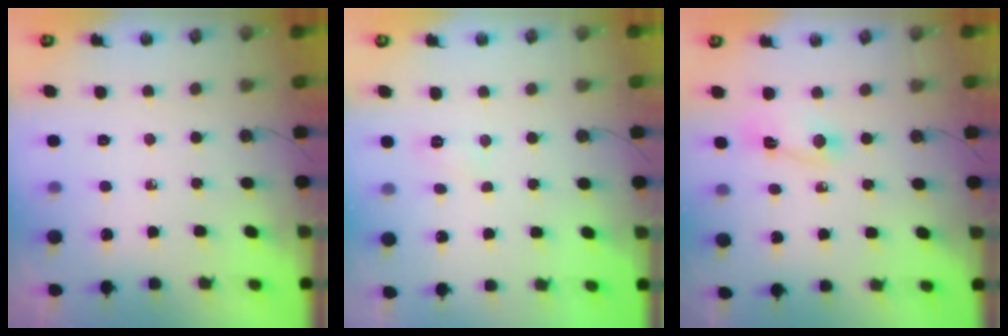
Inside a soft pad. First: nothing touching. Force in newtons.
{"total": 4.9, "press": 4.9, "slide": 0.7}
{"total": 3.4, "press": 3.4, "slide": 0.4}